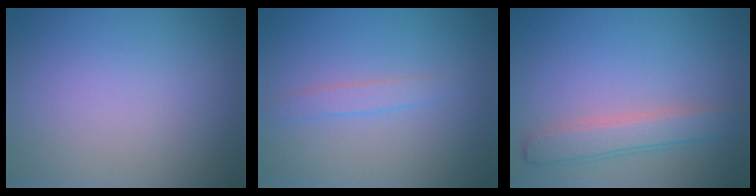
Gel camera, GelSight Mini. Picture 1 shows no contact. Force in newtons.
{"total": 1.2, "press": 1.2, "slide": 0.0}
{"total": 2.9, "press": 2.9, "slide": 0.2}